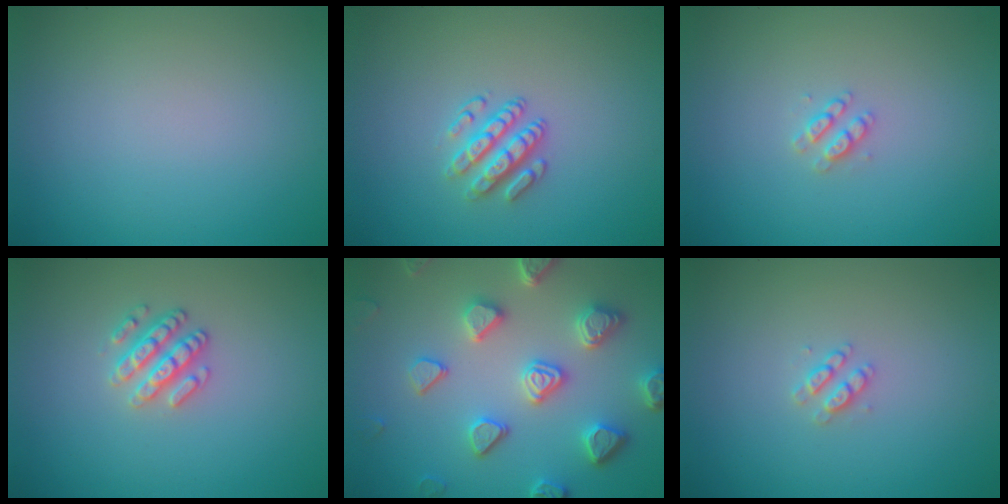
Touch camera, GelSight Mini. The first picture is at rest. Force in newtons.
{"total": 2.9, "press": 2.5, "slide": 1.4}
{"total": 1.4, "press": 1.3, "slide": 0.3}
{"total": 2.5, "press": 2.4, "slide": 0.6}
{"total": 5.5, "press": 4.9, "slide": 2.6}
{"total": 1.4, "press": 1.3, "slide": 0.3}